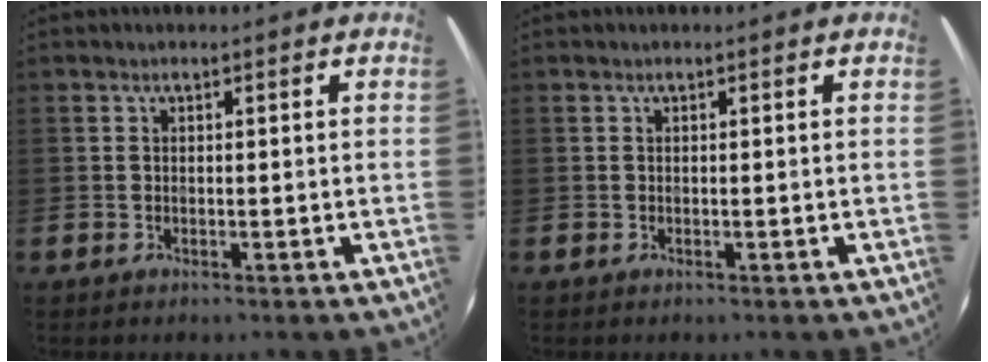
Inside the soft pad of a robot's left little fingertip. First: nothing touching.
{"total": 0.0}